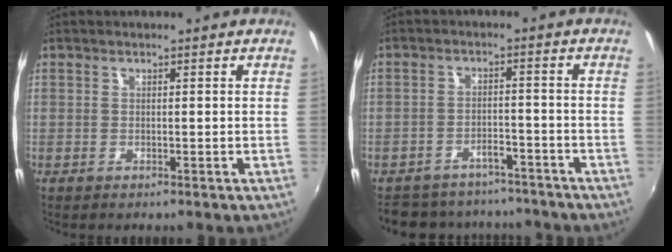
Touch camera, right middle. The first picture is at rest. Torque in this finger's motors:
{"motor_torque": [0.10, -0.20, 0.06, 0.02]}